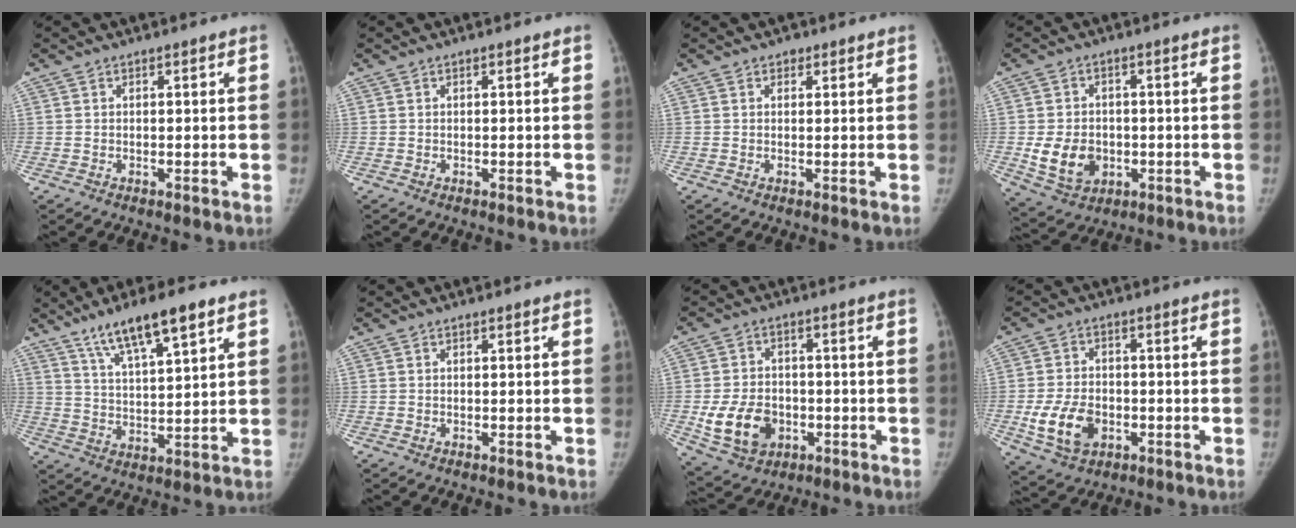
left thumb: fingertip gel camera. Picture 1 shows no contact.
{"total": 0.0}
{"total": 1.2, "force": [0.8, 1.0, 0.3], "torque": [0.009, -0.004, 0.007]}
{"total": 9.0, "force": [-1.5, 7.1, 5.3], "torque": [-0.072, 0.001, -0.012]}
{"total": 12.3, "force": [7.8, 2.7, 9.1], "torque": [-0.146, -0.028, 0.140]}
{"total": 0.0}
{"total": 11.0, "force": [-2.7, 8.4, 6.6], "torque": [-0.098, 0.007, -0.036]}
{"total": 9.6, "force": [-2.6, 6.7, 6.3], "torque": [-0.104, 0.007, -0.040]}